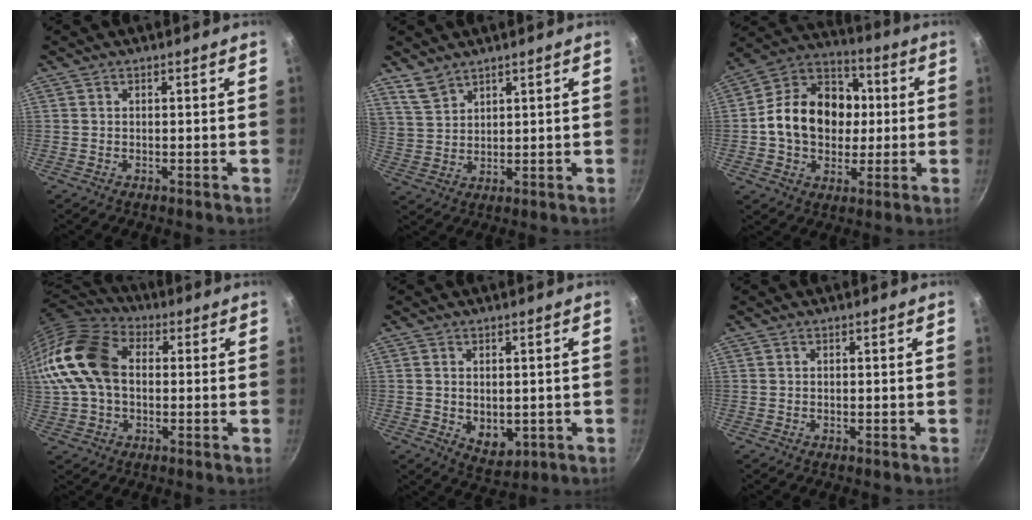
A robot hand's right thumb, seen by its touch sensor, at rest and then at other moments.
{"total": 5.0, "force": [4.1, 2.4, 1.6], "torque": [-0.028, -0.009, 0.094]}
{"total": 18.3, "force": [0.3, 14.3, 11.4], "torque": [-0.156, 0.029, -0.009]}
{"total": 19.8, "force": [1.6, 13.9, 14.0], "torque": [-0.290, 0.040, 0.017]}
{"total": 5.9, "force": [-0.4, 4.1, 4.2], "torque": [-0.053, -0.014, 0.004]}
{"total": 0.0}